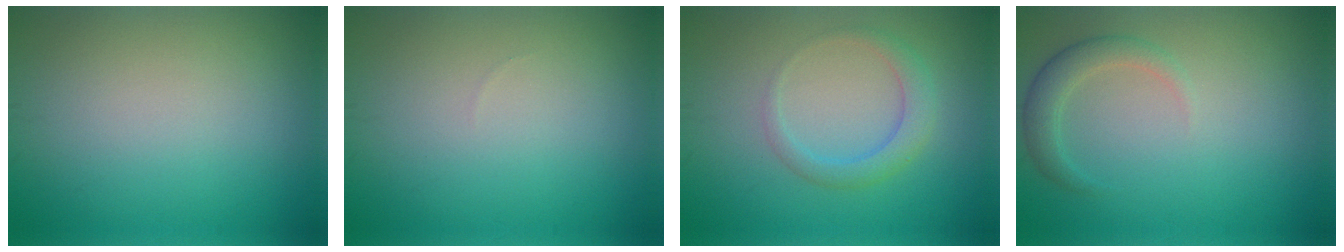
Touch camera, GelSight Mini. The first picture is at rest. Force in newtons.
{"total": 0.0}
{"total": 2.6, "press": 2.6, "slide": 0.1}
{"total": 2.3, "press": 2.3, "slide": 0.2}